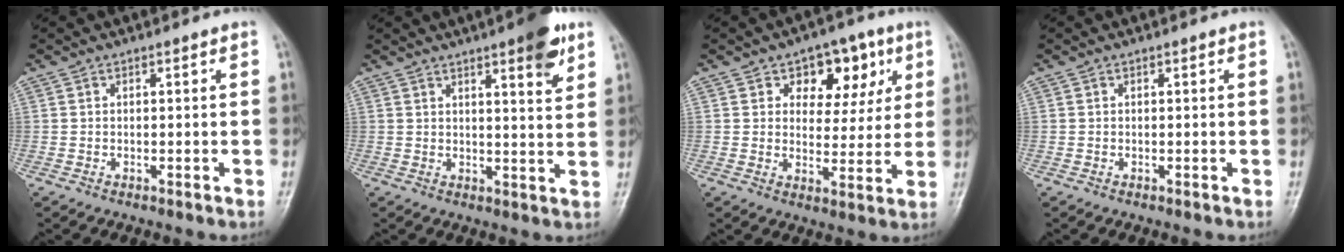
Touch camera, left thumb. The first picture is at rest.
{"total": 8.0, "force": [4.6, 1.7, 6.3], "torque": [-0.075, -0.022, 0.060]}
{"total": 10.8, "force": [4.6, 7.2, 6.6], "torque": [-0.039, -0.013, 0.063]}
{"total": 0.0}